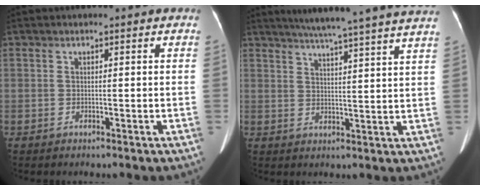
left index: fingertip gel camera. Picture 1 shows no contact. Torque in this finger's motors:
{"motor_torque": [-0.71, -1.43, 0.13, 0.09]}